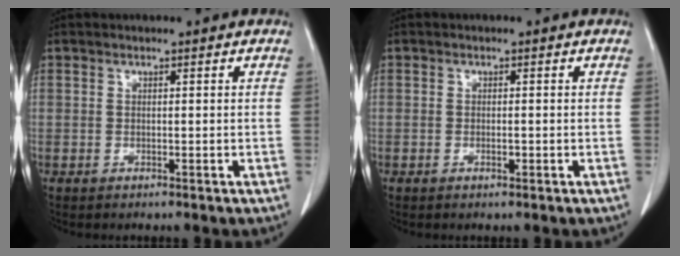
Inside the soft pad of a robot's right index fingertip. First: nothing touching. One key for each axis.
{"total": 0.9, "fx": -0.3, "fy": 0.2, "fz": 0.8, "tx": -0.015, "ty": -0.001, "tz": -0.005}